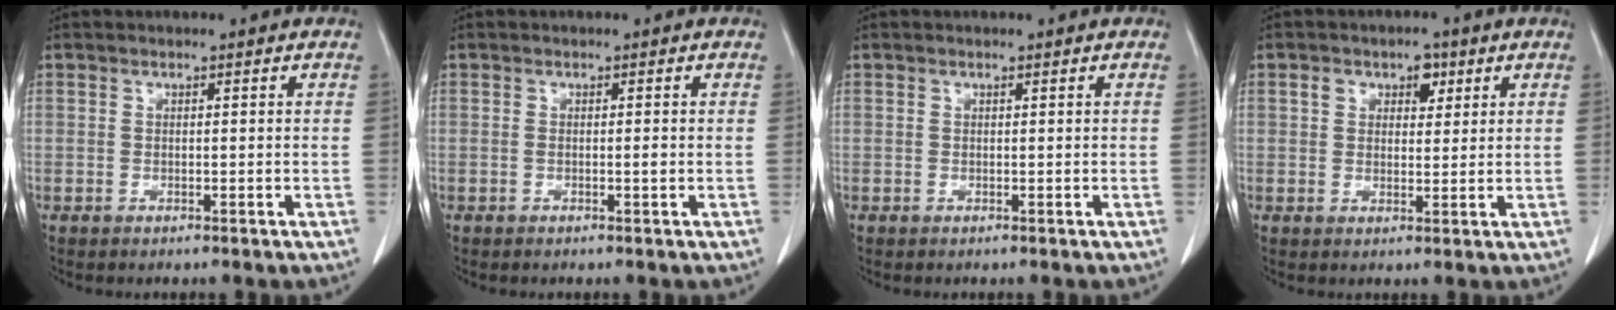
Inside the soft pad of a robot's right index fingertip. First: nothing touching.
{"total": 0.9, "force": [-0.1, 0.1, 0.8], "torque": [-0.017, -0.001, -0.002]}
{"total": 0.0}
{"total": 4.3, "force": [1.9, 2.8, 2.7], "torque": [-0.037, 0.012, 0.030]}